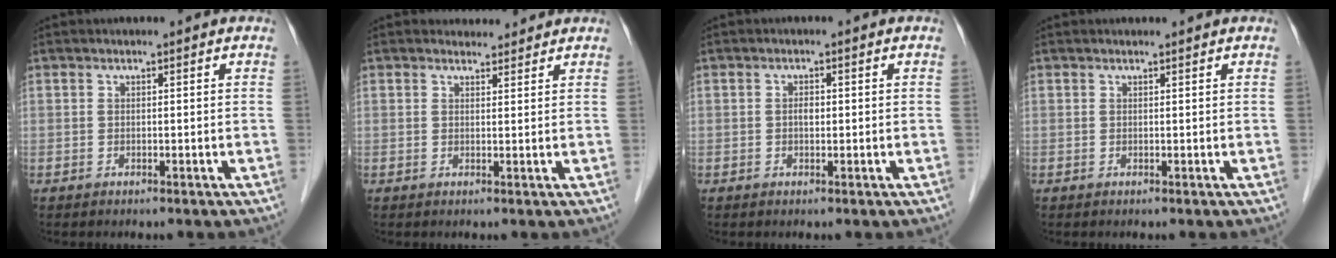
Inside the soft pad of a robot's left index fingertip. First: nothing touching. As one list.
[{"total": 1.6, "force": [1.4, 0.8, -0.2], "torque": [0.003, 0.000, 0.015]}, {"total": 1.4, "force": [-1.1, 0.5, 0.7], "torque": [-0.012, -0.004, -0.020]}, {"total": 0.0}]